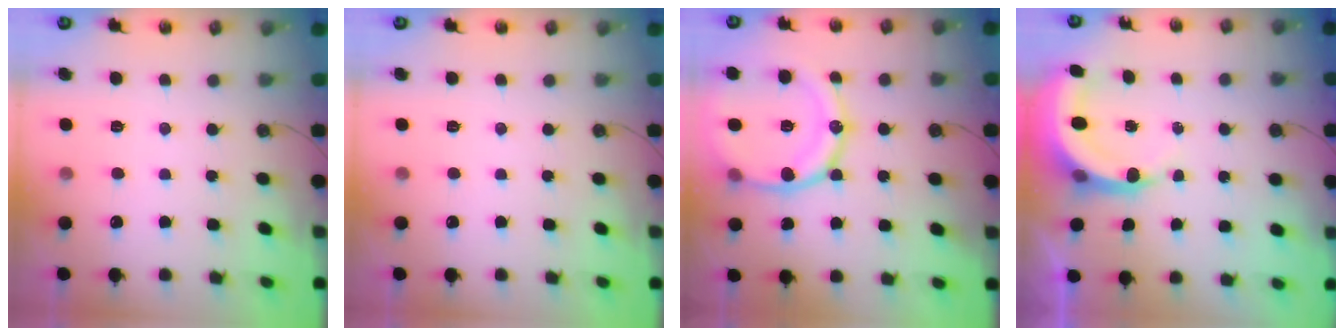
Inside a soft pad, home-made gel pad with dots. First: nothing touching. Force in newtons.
{"total": 0.0}
{"total": 18.8, "press": 18.4, "slide": 3.4}
{"total": 5.2, "press": 5.2, "slide": 0.6}